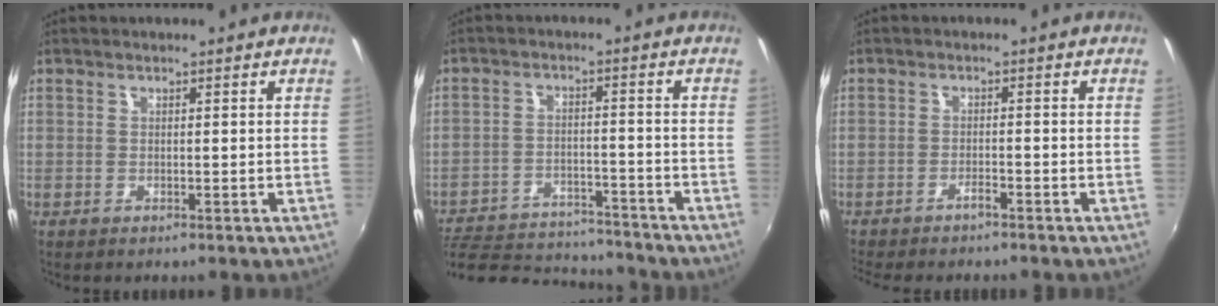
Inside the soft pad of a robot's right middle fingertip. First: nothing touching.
{"total": 17.4, "force": [-15.5, 5.1, 6.0], "torque": [-0.137, 0.001, -0.224]}
{"total": 2.2, "force": [-1.9, 0.1, 1.1], "torque": [-0.031, -0.006, -0.040]}